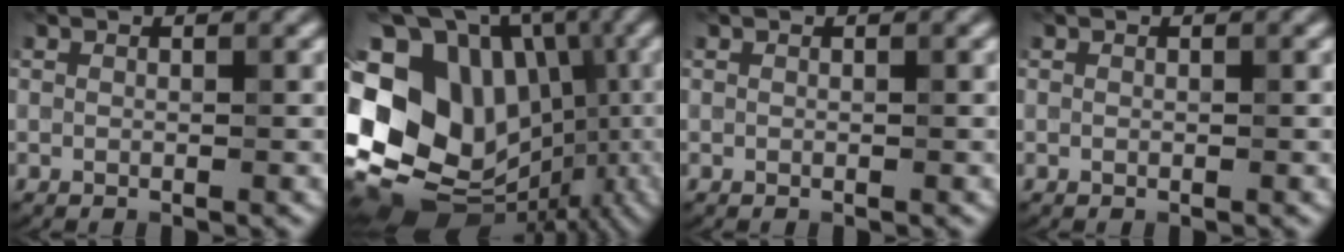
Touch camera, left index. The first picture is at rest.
{"total": 20.0, "force": [-1.4, 16.5, 11.3], "torque": [-0.179, 0.040, -0.023]}
{"total": 0.0}
{"total": 0.0}